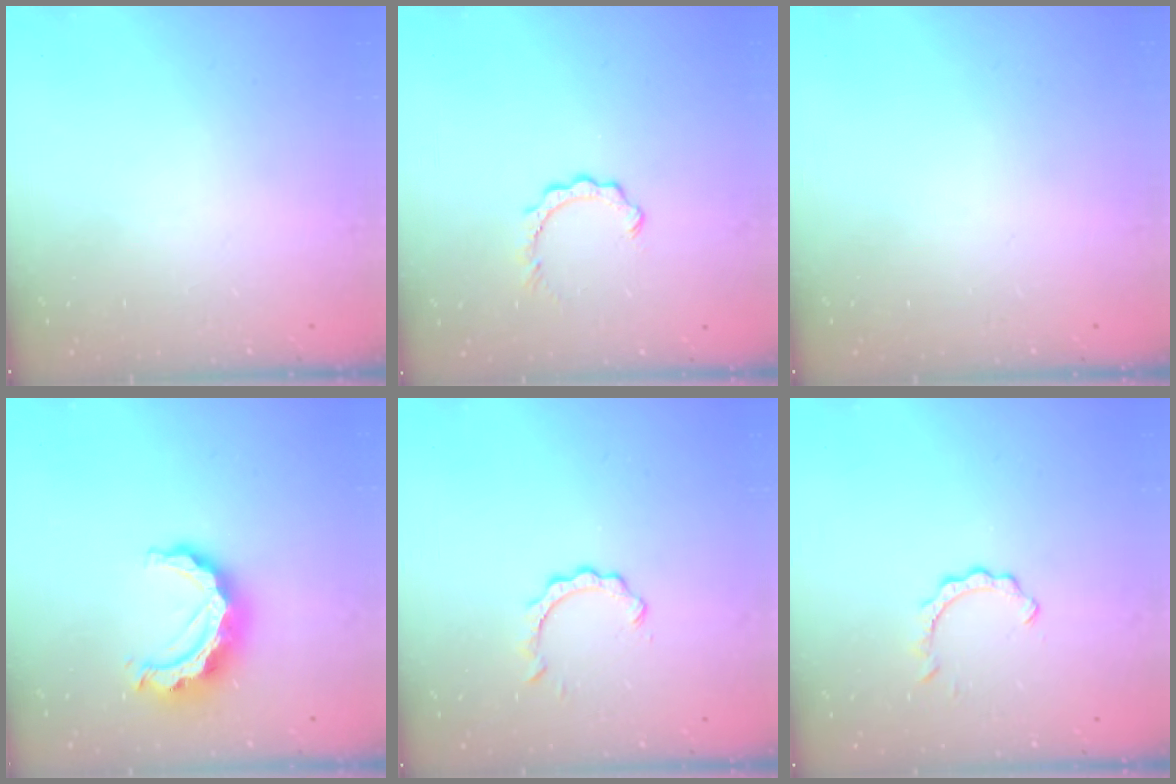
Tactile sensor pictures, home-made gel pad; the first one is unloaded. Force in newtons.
{"total": 2.8, "press": 2.8, "slide": 0.3}
{"total": 0.0}
{"total": 11.2, "press": 11.1, "slide": 1.1}
{"total": 2.7, "press": 2.6, "slide": 0.3}
{"total": 2.7, "press": 2.7, "slide": 0.2}